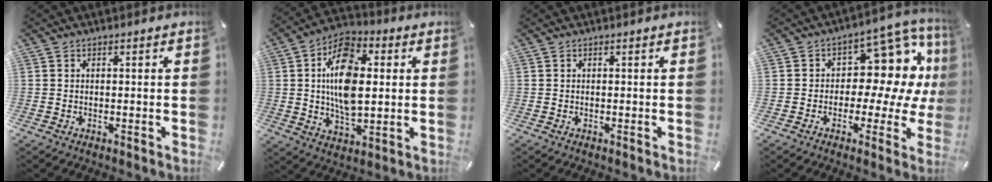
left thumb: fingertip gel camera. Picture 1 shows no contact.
{"total": 14.9, "force": [1.7, 9.1, 11.7], "torque": [-0.218, 0.002, 0.026]}
{"total": 0.0}
{"total": 12.1, "force": [3.8, 8.1, 8.1], "torque": [-0.105, -0.042, 0.066]}